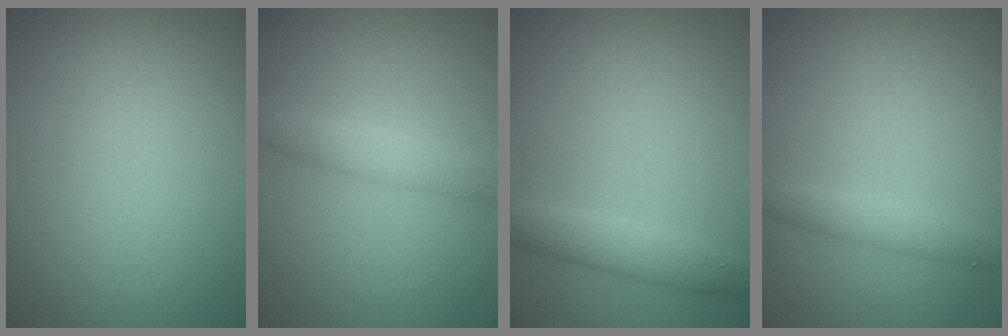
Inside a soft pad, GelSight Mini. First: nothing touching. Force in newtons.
{"total": 2.5, "press": 2.5, "slide": 0.1}
{"total": 2.9, "press": 2.9, "slide": 0.2}
{"total": 1.9, "press": 1.9, "slide": 0.1}